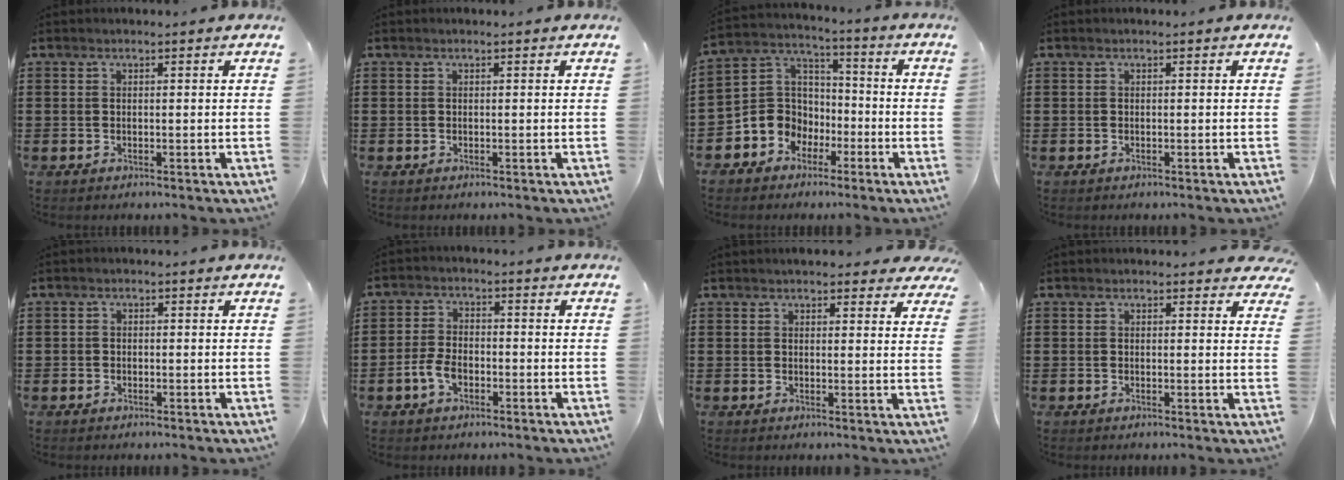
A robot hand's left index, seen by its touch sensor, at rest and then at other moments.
{"total": 0.0}
{"total": 7.1, "force": [-2.7, 6.5, 0.6], "torque": [-0.058, 0.001, -0.057]}
{"total": 0.0}
{"total": 0.8, "force": [-0.5, 0.6, 0.1], "torque": [-0.003, 0.002, -0.011]}
{"total": 4.5, "force": [-1.9, 2.5, 3.2], "torque": [-0.075, 0.001, -0.038]}
{"total": 2.8, "force": [2.6, 0.7, 0.8], "torque": [-0.015, -0.005, 0.048]}
{"total": 1.2, "force": [0.9, 0.6, 0.3], "torque": [-0.002, 0.002, 0.016]}